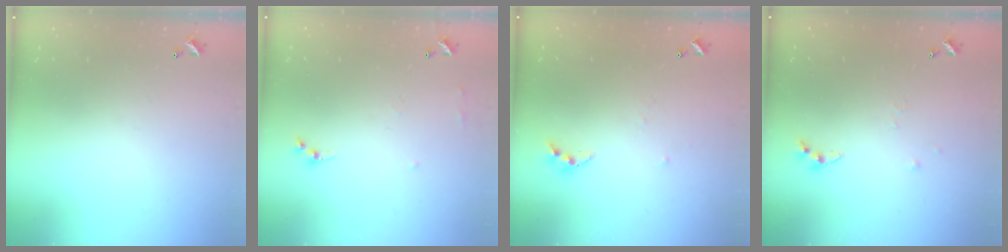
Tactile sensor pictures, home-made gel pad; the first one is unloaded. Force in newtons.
{"total": 6.4, "press": 6.4, "slide": 0.8}
{"total": 3.4, "press": 3.4, "slide": 0.4}
{"total": 4.9, "press": 4.9, "slide": 0.4}